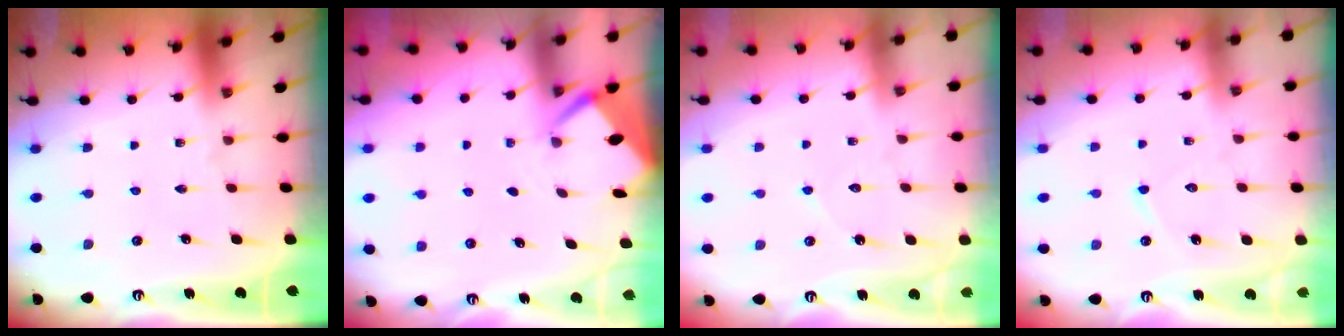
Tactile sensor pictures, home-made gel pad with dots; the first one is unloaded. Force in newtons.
{"total": 2.5, "press": 2.5, "slide": 0.0}
{"total": 4.6, "press": 4.6, "slide": 0.5}
{"total": 5.8, "press": 5.8, "slide": 0.3}